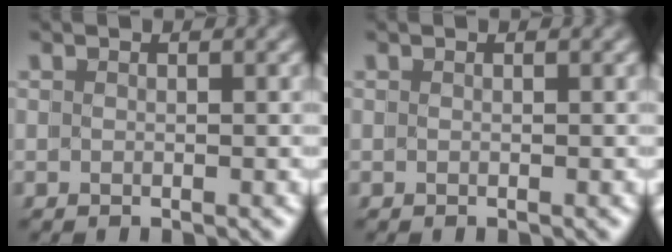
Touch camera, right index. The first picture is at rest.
{"total": 0.0}